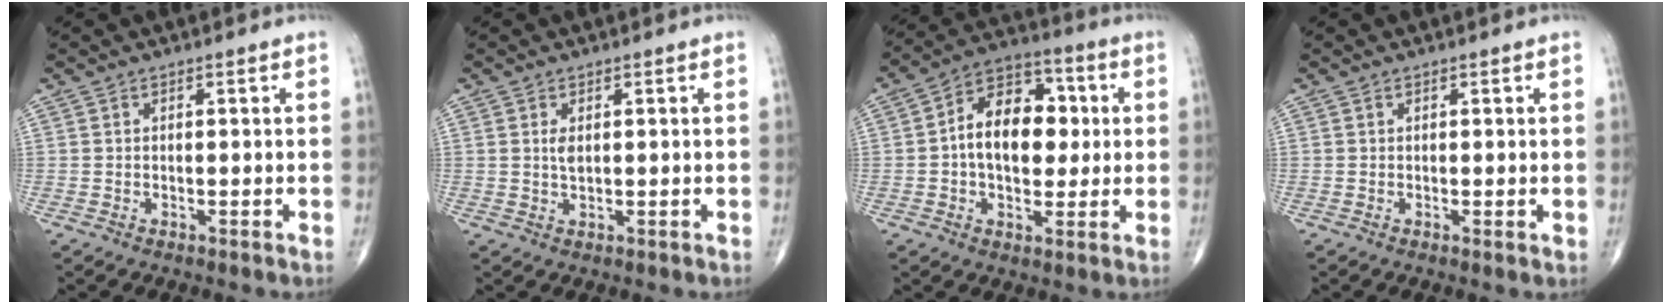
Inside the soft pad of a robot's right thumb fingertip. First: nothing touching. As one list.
[{"total": 2.0, "force": [0.5, 1.0, 1.6], "torque": [-0.030, -0.003, 0.013]}, {"total": 14.4, "force": [0.9, 9.4, 10.9], "torque": [-0.135, 0.024, 0.006]}, {"total": 0.7, "force": [0.2, 0.2, 0.6], "torque": [-0.009, -0.002, 0.000]}]